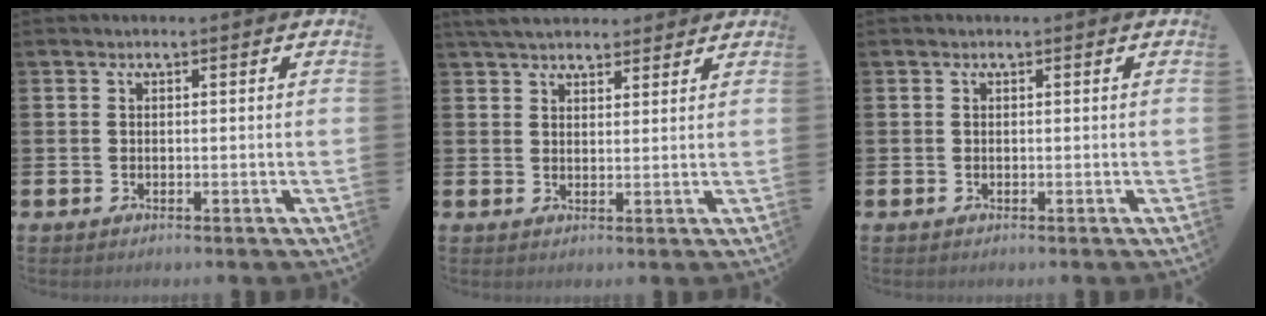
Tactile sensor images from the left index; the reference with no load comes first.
{"total": 4.3, "force": [4.0, 1.2, 0.9], "torque": [-0.021, -0.013, 0.074]}
{"total": 0.0}